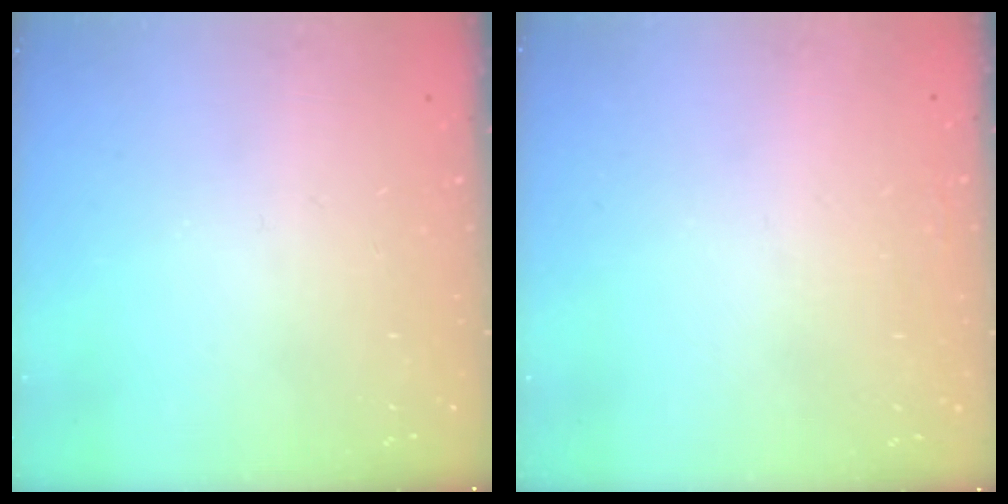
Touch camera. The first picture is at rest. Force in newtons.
{"total": 1.4, "press": 1.3, "slide": 0.2}